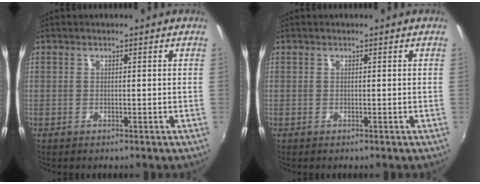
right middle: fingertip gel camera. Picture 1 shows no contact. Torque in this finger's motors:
{"motor_torque": [0.02, 0.10, 0.00, 0.01]}